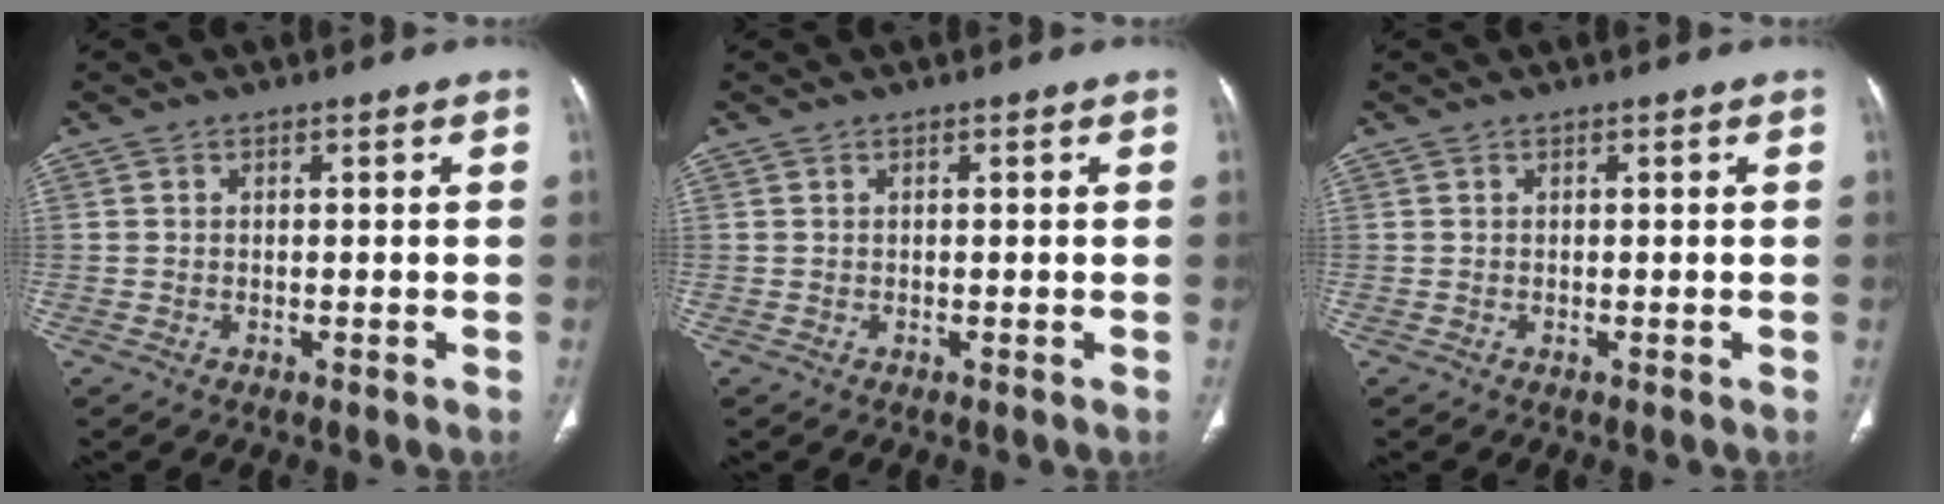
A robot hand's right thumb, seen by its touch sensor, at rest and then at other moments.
{"total": 0.0}
{"total": 0.0}